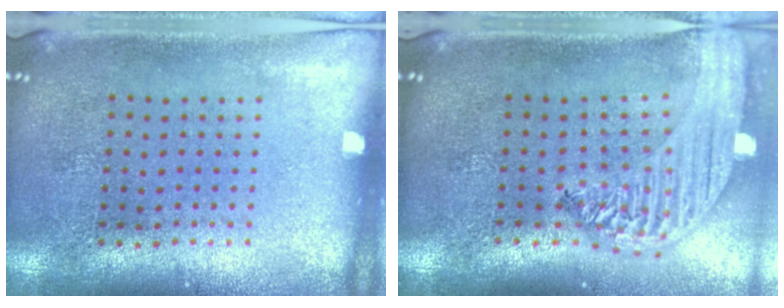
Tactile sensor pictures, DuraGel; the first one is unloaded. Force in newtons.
{"total": 2.4, "press": 2.1, "slide": 1.3}